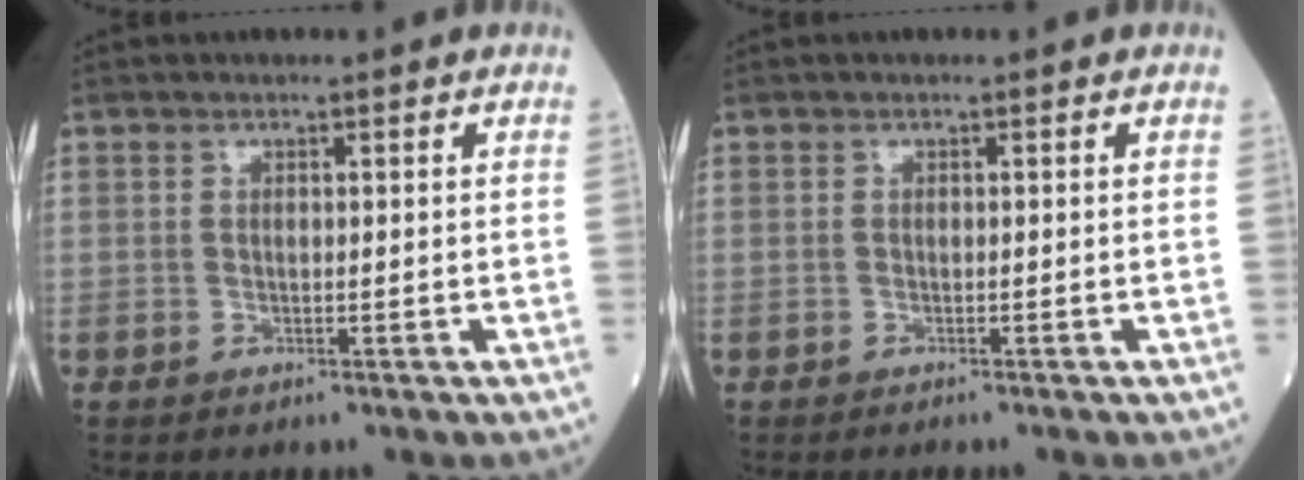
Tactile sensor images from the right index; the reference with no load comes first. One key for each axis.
{"total": 0.9, "fx": -0.8, "fy": -0.1, "fz": 0.3, "tx": -0.006, "ty": 0.000, "tz": -0.013}